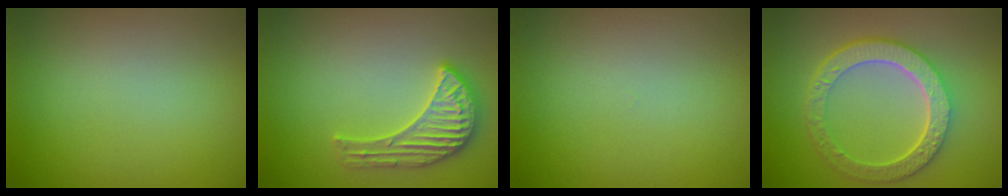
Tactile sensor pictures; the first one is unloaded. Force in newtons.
{"total": 3.7, "press": 3.7, "slide": 0.3}
{"total": 0.0}
{"total": 6.7, "press": 4.9, "slide": 4.5}